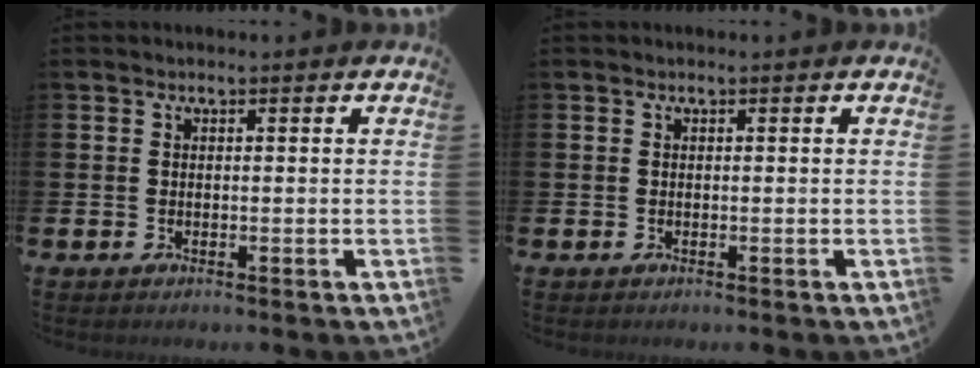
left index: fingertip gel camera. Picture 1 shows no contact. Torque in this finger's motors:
{"motor_torque": [0.00, 0.00, 0.00, 0.00]}